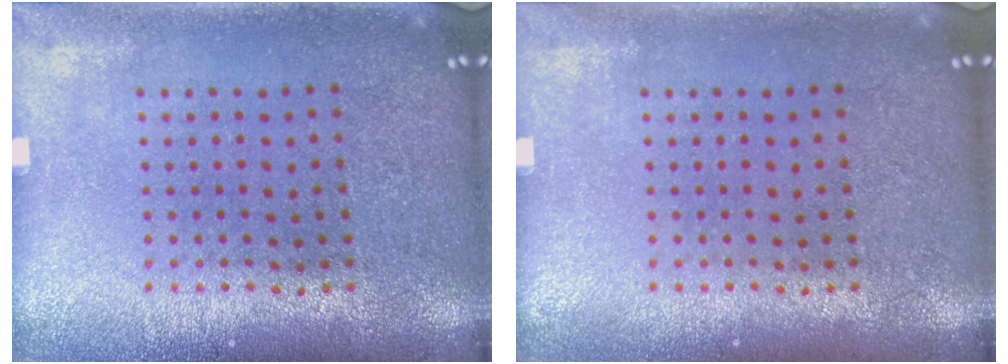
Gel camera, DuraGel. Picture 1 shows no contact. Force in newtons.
{"total": 0.0}